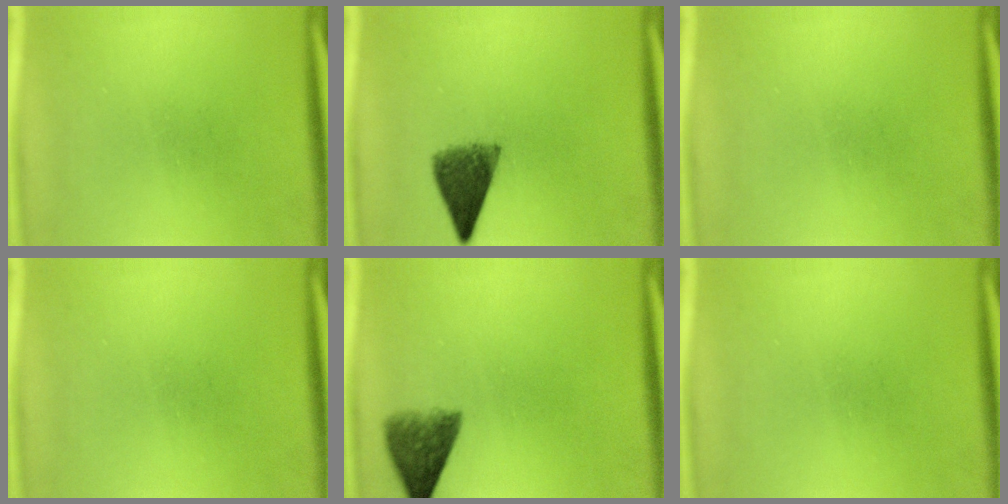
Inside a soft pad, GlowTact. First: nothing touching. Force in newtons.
{"total": 6.3}
{"total": 0.0}
{"total": 0.0}
{"total": 5.5}
{"total": 0.0}